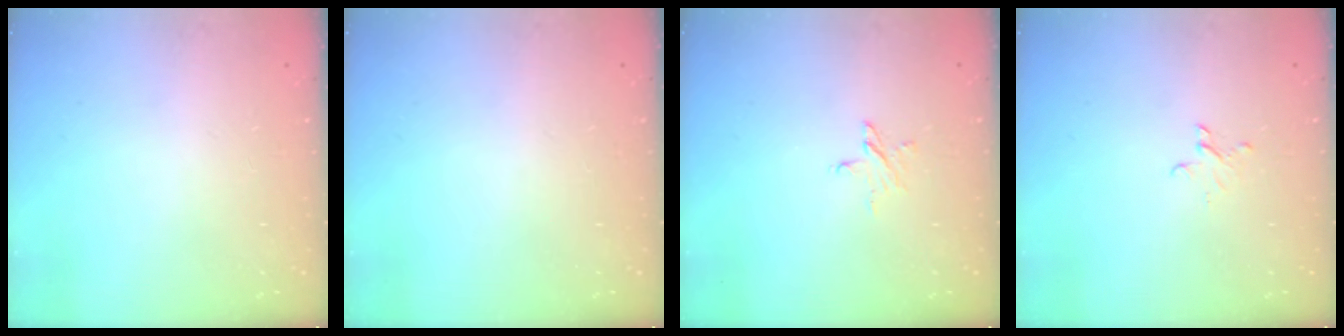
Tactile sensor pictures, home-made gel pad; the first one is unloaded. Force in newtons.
{"total": 0.0}
{"total": 4.1, "press": 4.1, "slide": 0.4}
{"total": 2.6, "press": 2.6, "slide": 0.2}